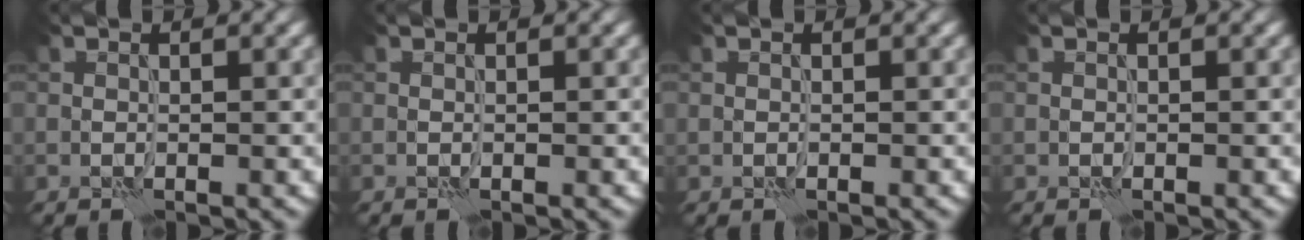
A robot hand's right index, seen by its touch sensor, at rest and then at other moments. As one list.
[{"total": 0.0}, {"total": 0.0}, {"total": 0.0}]